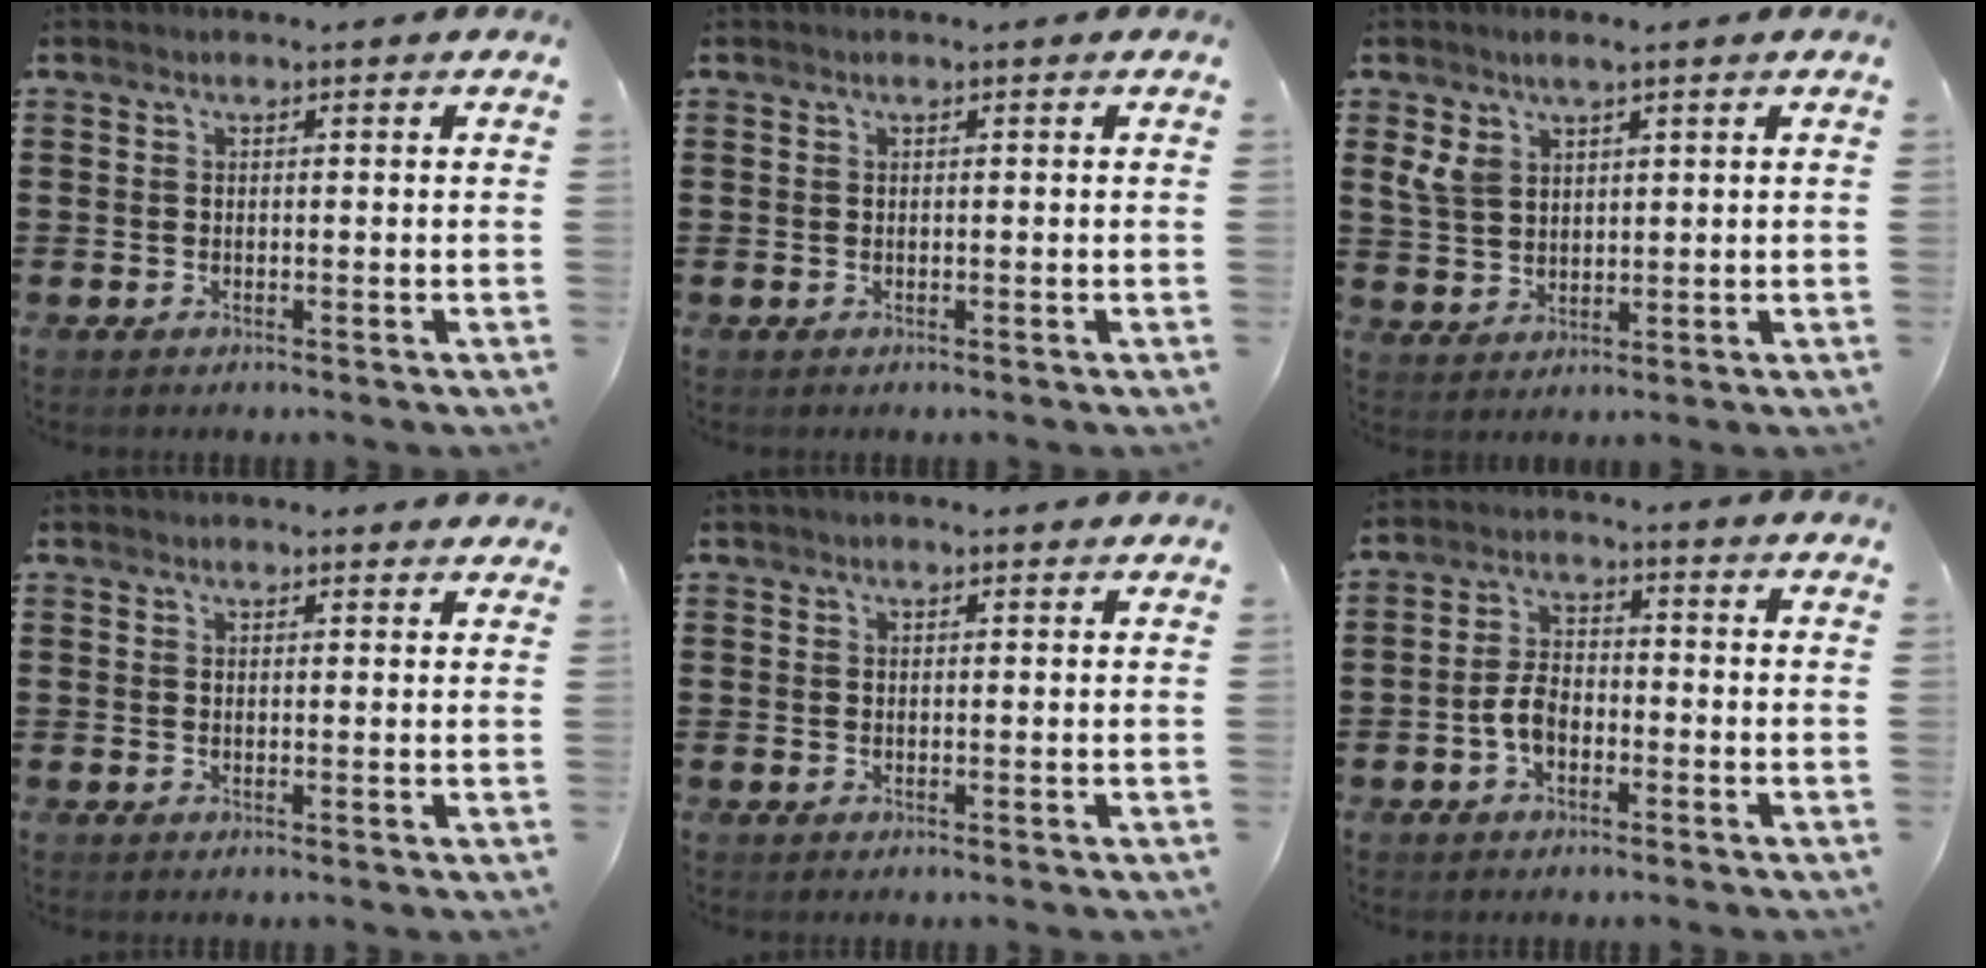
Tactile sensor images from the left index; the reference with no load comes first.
{"total": 0.0}
{"total": 4.1, "force": [2.3, 2.6, 2.3], "torque": [-0.054, 0.009, 0.041]}
{"total": 1.5, "force": [1.5, 0.2, 0.2], "torque": [-0.007, 0.003, 0.029]}
{"total": 1.0, "force": [0.8, 0.3, 0.3], "torque": [-0.008, 0.003, 0.016]}
{"total": 4.4, "force": [-1.7, 2.6, 3.2], "torque": [-0.085, -0.002, -0.040]}